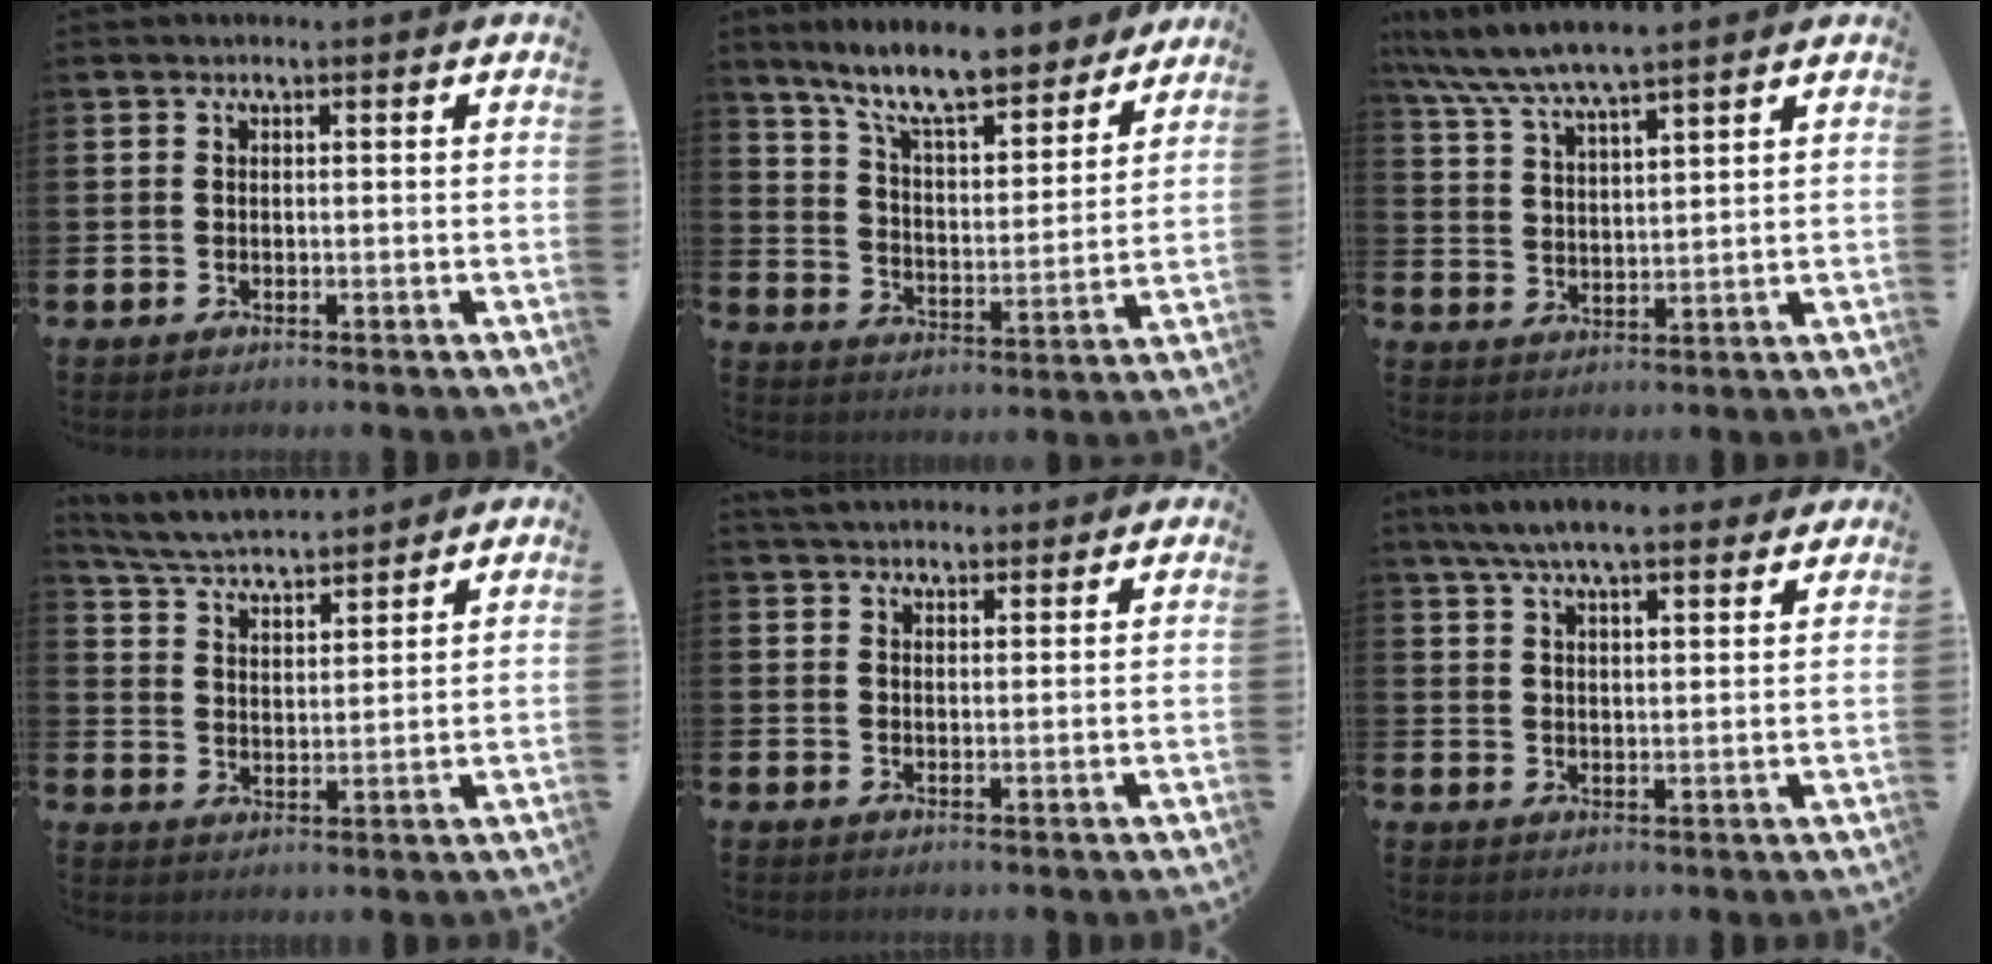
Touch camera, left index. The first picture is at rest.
{"total": 11.5, "force": [10.1, 2.2, 5.1], "torque": [-0.121, -0.059, 0.176]}
{"total": 6.7, "force": [6.3, 0.4, 2.4], "torque": [-0.072, -0.027, 0.112]}
{"total": 5.4, "force": [5.4, 0.3, 0.8], "torque": [-0.042, -0.032, 0.095]}
{"total": 3.6, "force": [3.5, 0.9, 0.4], "torque": [-0.011, -0.011, 0.064]}
{"total": 6.7, "force": [6.1, 1.0, 2.5], "torque": [-0.060, -0.019, 0.111]}